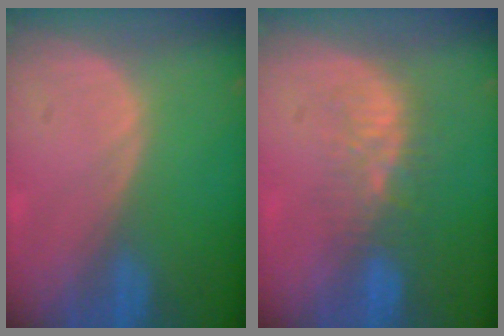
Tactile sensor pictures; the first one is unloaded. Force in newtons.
{"total": 5.7, "press": 5.3, "slide": 2.0}